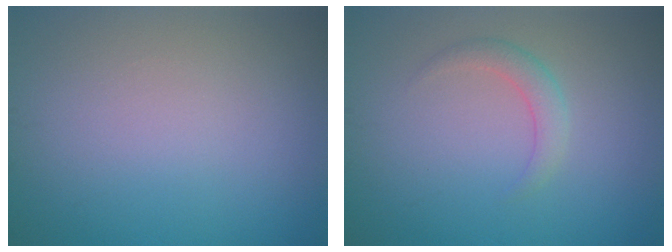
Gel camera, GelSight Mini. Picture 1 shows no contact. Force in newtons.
{"total": 1.8, "press": 1.8, "slide": 0.0}